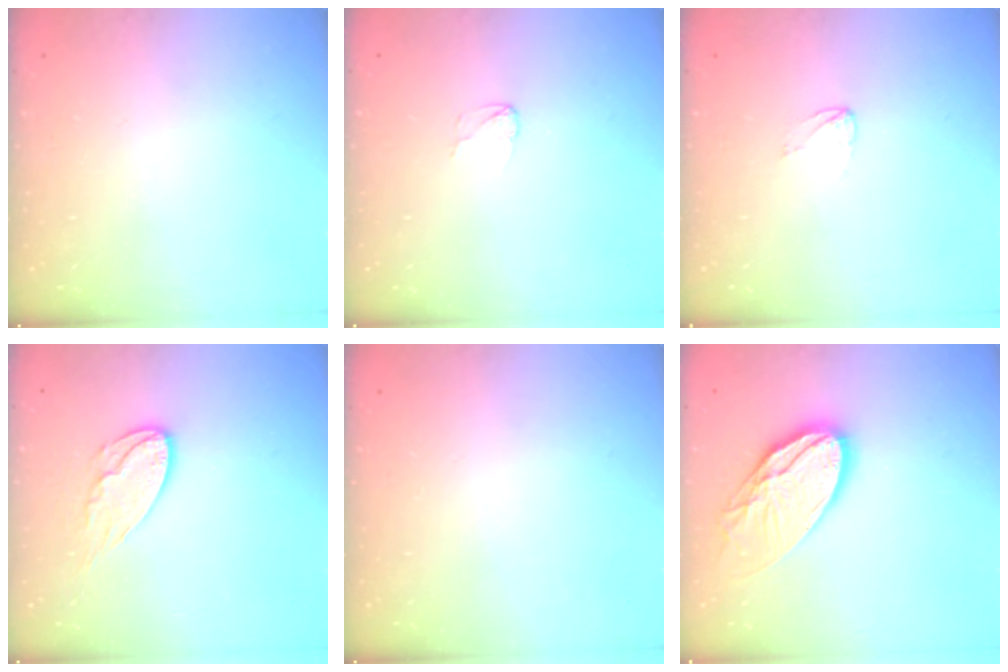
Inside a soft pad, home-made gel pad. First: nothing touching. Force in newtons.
{"total": 2.7, "press": 2.7, "slide": 0.2}
{"total": 2.7, "press": 2.7, "slide": 0.2}
{"total": 9.8, "press": 9.7, "slide": 0.8}
{"total": 0.0}
{"total": 16.9, "press": 16.8, "slide": 1.6}